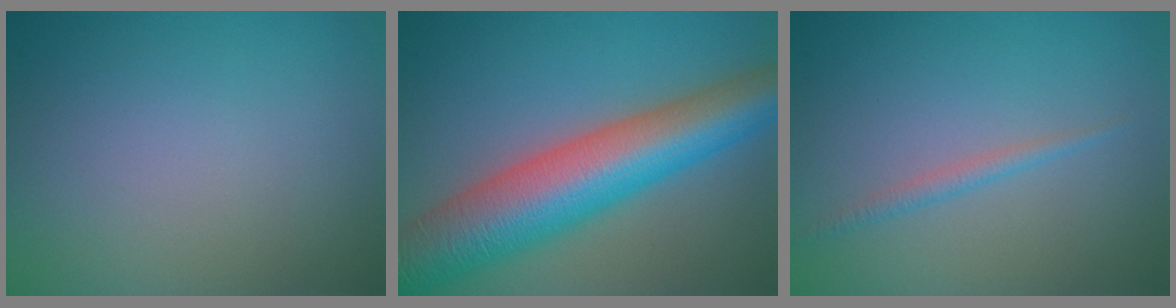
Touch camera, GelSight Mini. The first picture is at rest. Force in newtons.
{"total": 11.8, "press": 11.8, "slide": 0.4}
{"total": 1.2, "press": 1.2, "slide": 0.1}